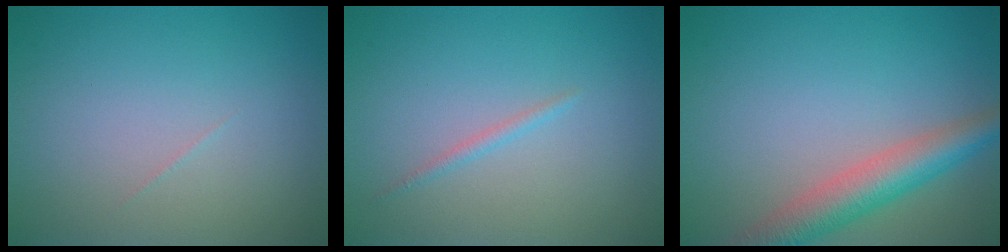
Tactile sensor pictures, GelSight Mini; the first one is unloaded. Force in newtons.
{"total": 0.8, "press": 0.8, "slide": 0.0}
{"total": 5.2, "press": 5.2, "slide": 0.2}